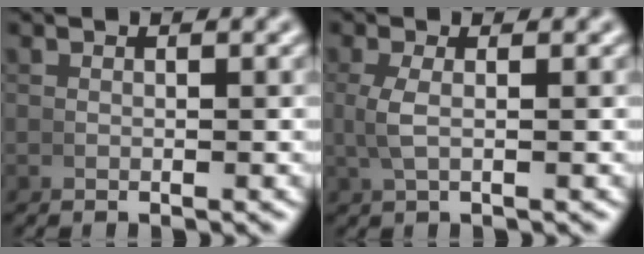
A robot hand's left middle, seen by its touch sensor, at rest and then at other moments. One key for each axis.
{"total": 1.9, "fx": 0.3, "fy": 0.3, "fz": 1.8, "tx": -0.050, "ty": 0.000, "tz": 0.011}